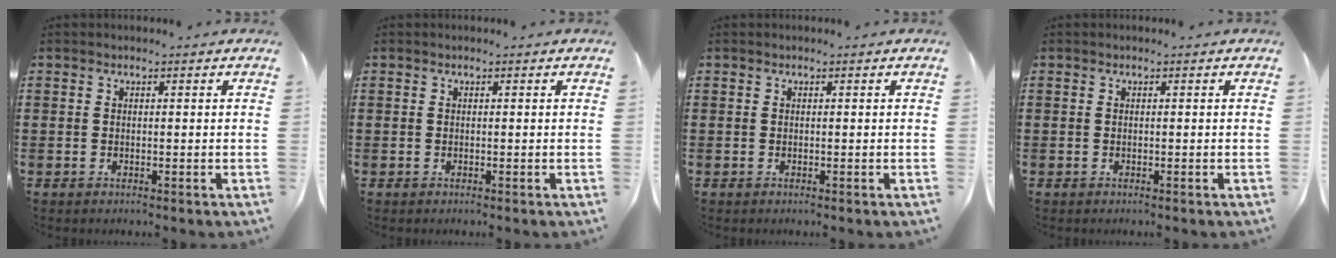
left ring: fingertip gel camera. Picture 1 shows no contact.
{"total": 0.0}
{"total": 0.0}
{"total": 0.0}